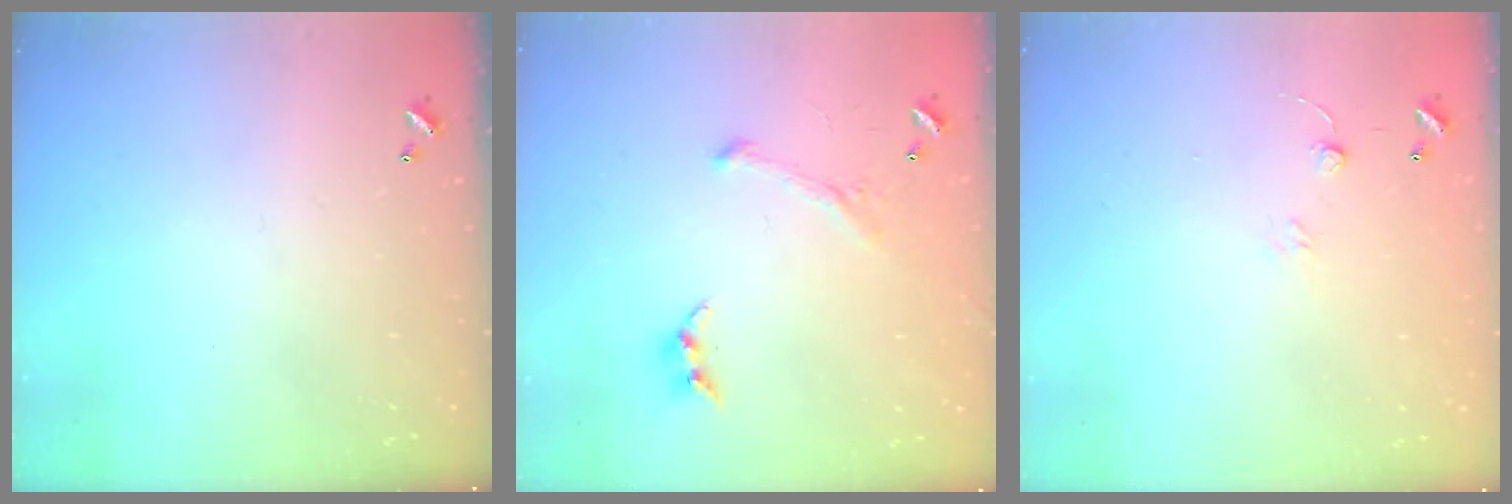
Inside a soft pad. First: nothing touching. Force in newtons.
{"total": 2.8, "press": 2.6, "slide": 1.0}
{"total": 6.2, "press": 6.2, "slide": 0.6}